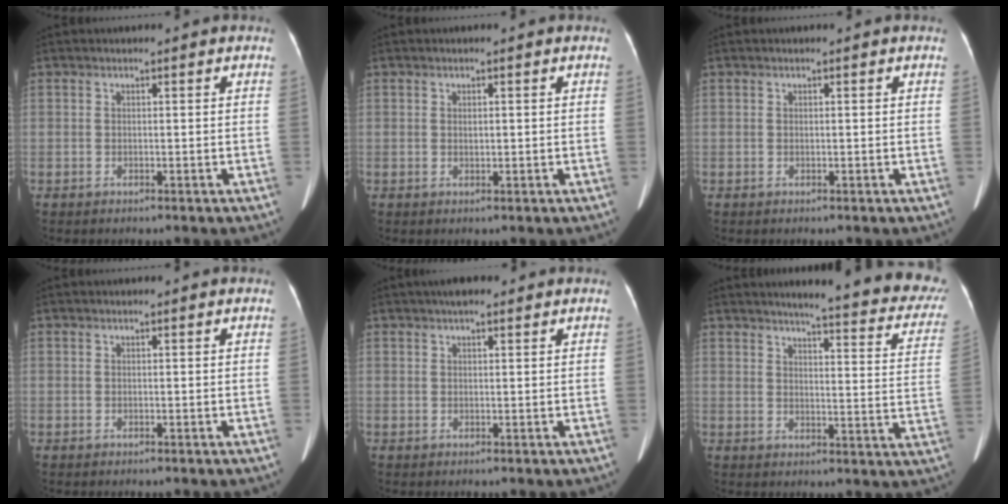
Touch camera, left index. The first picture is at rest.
{"total": 0.8, "force": [0.1, 0.3, 0.7], "torque": [-0.015, -0.001, 0.004]}
{"total": 0.0}
{"total": 0.0}
{"total": 3.1, "force": [2.3, 1.0, 1.8], "torque": [-0.028, 0.018, 0.033]}
{"total": 22.0, "force": [19.3, 2.5, 10.4], "torque": [-0.113, -0.062, 0.205]}